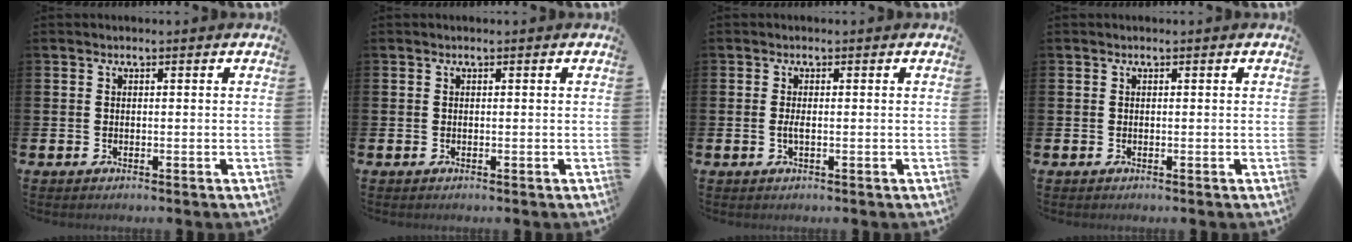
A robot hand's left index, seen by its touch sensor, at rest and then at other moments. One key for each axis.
{"total": 0.0}
{"total": 1.1, "fx": -0.2, "fy": 0.3, "fz": 1.0, "tx": -0.019, "ty": 0.001, "tz": -0.004}
{"total": 0.0}